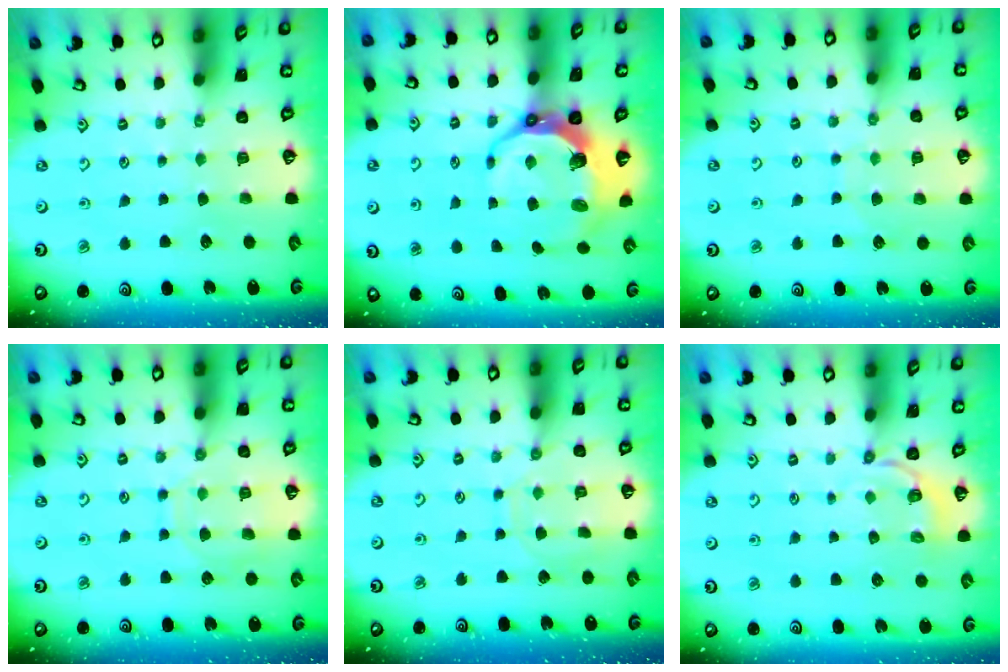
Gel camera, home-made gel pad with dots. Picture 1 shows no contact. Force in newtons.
{"total": 10.8, "press": 9.5, "slide": 5.2}
{"total": 6.2, "press": 6.2, "slide": 0.5}
{"total": 10.2, "press": 10.2, "slide": 0.9}
{"total": 7.8, "press": 7.8, "slide": 0.9}
{"total": 3.1, "press": 2.0, "slide": 2.3}